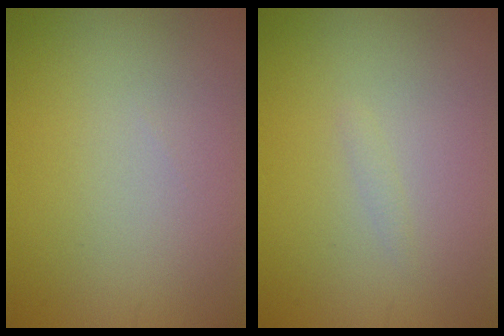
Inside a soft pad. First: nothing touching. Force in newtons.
{"total": 0.5, "press": 0.5, "slide": 0.1}